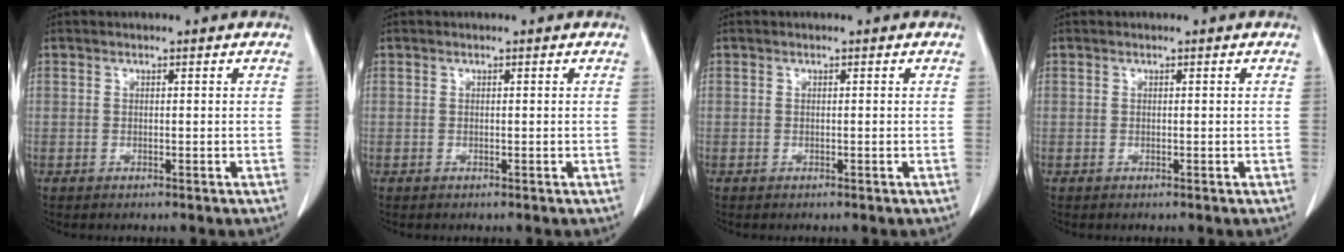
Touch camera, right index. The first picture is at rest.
{"total": 0.0}
{"total": 0.0}
{"total": 0.0}